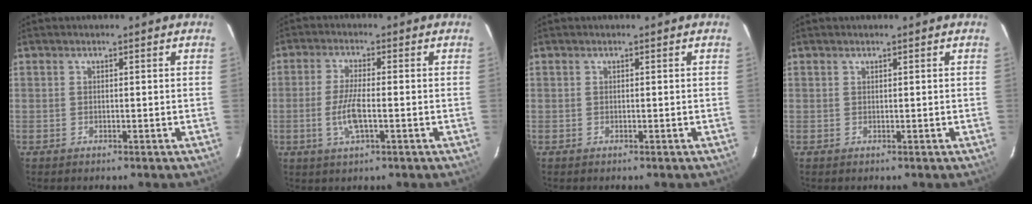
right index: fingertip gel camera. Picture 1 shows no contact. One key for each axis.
{"total": 5.9, "fx": -1.4, "fy": 1.3, "fz": 5.6, "tx": -0.114, "ty": -0.003, "tz": -0.029}
{"total": 0.0}
{"total": 0.0}